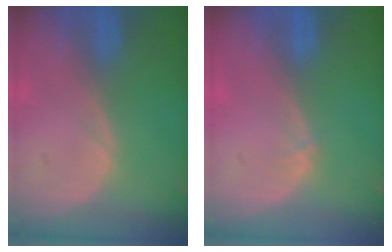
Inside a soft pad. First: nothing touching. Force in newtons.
{"total": 0.6, "press": 0.4, "slide": 0.3}